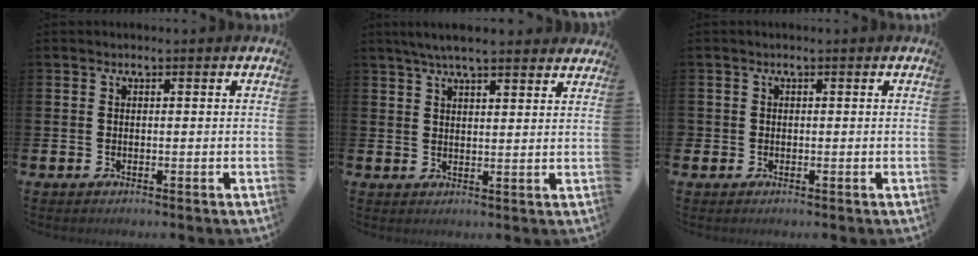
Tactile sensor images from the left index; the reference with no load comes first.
{"total": 5.3, "force": [4.8, 0.7, 2.2], "torque": [-0.052, -0.009, 0.087]}
{"total": 0.8, "force": [-0.1, 0.8, 0.1], "torque": [0.011, 0.000, -0.007]}